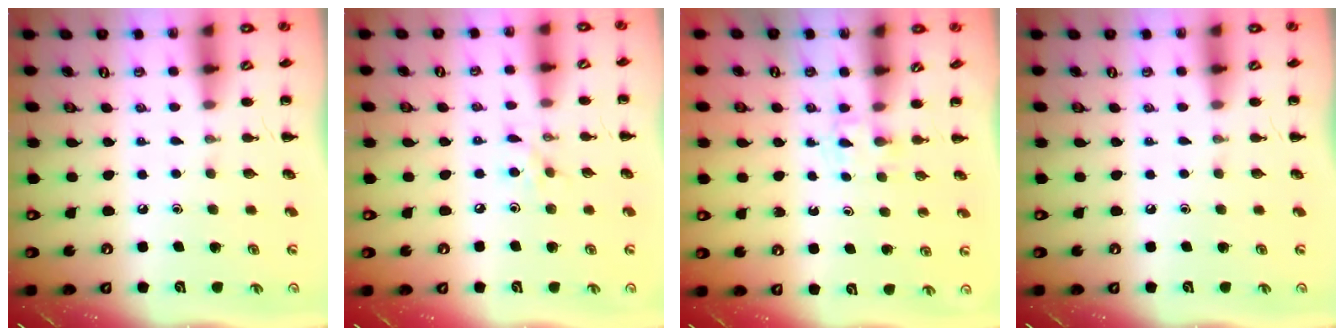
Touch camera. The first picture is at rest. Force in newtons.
{"total": 4.0, "press": 3.8, "slide": 1.2}
{"total": 2.3, "press": 2.1, "slide": 0.8}
{"total": 0.0}